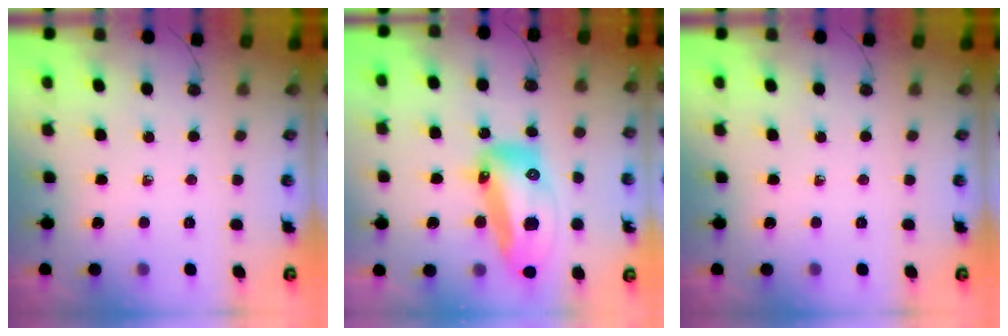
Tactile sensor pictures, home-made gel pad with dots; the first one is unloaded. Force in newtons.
{"total": 26.7, "press": 22.9, "slide": 13.8}
{"total": 0.0}